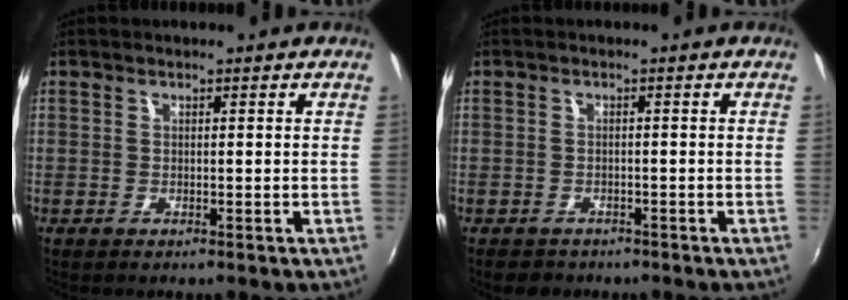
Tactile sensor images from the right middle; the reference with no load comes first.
{"total": 2.7, "force": [-2.1, 1.6, 0.5], "torque": [-0.017, -0.005, -0.035]}